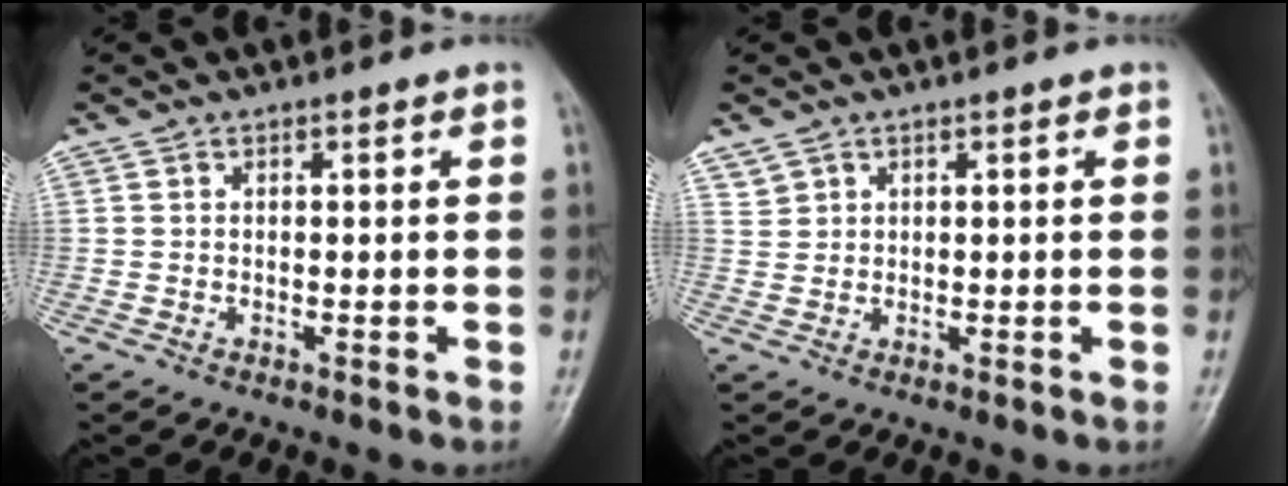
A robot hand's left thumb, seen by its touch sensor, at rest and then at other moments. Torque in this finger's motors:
{"motor_torque": [0.75, -0.58, -0.27, -0.22, 0.00]}